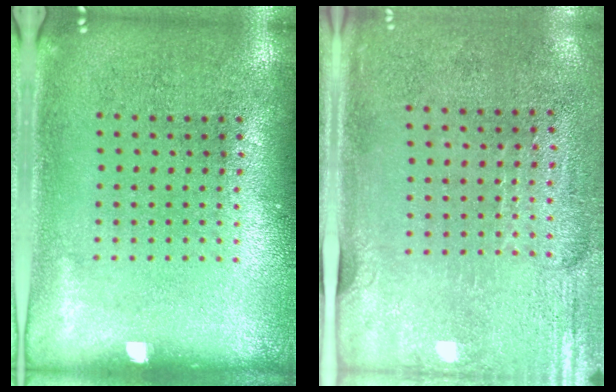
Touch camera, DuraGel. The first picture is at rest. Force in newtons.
{"total": 2.9, "press": 2.4, "slide": 1.6}